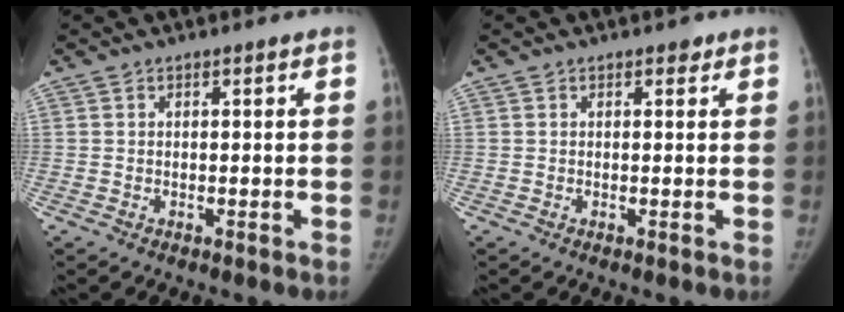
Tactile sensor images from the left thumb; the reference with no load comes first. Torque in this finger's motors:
{"motor_torque": [0.14, -0.02, 0.16, -0.29, -0.01]}